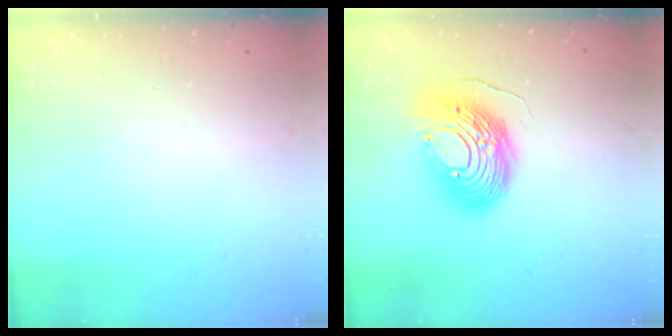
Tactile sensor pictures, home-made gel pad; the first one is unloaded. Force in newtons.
{"total": 17.1, "press": 16.9, "slide": 2.7}